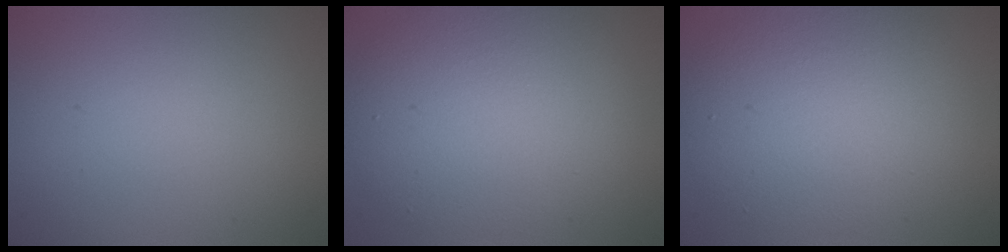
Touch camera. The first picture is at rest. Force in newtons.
{"total": 6.8, "press": 6.8, "slide": 0.3}
{"total": 6.4, "press": 6.4, "slide": 0.3}